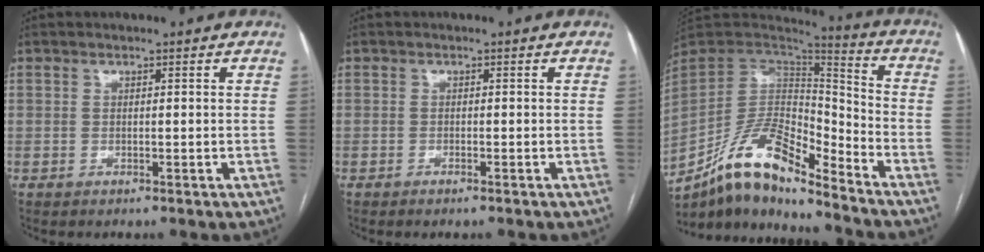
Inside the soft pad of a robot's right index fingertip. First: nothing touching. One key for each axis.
{"total": 0.9, "fx": -0.7, "fy": 0.0, "fz": 0.5, "tx": -0.011, "ty": -0.001, "tz": -0.010}
{"total": 14.5, "fx": -11.7, "fy": 3.8, "fz": 7.6, "tx": -0.144, "ty": 0.029, "tz": -0.217}